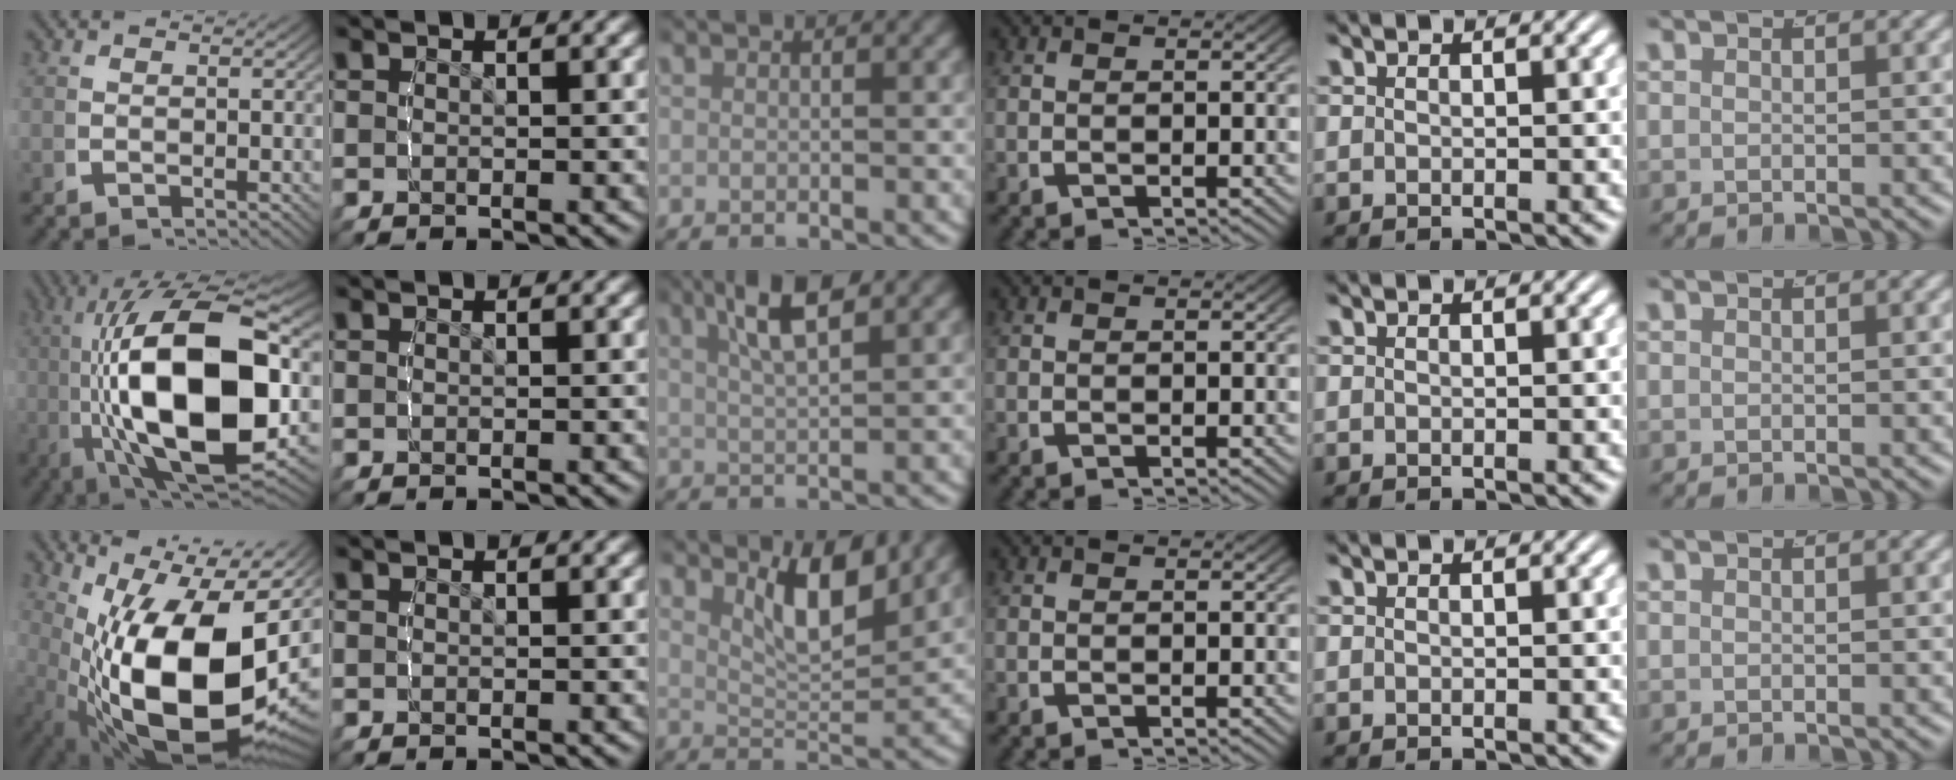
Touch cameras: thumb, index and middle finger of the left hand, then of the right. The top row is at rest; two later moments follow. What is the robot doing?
{"motion": "lift_and_place", "object": "glue stick"}